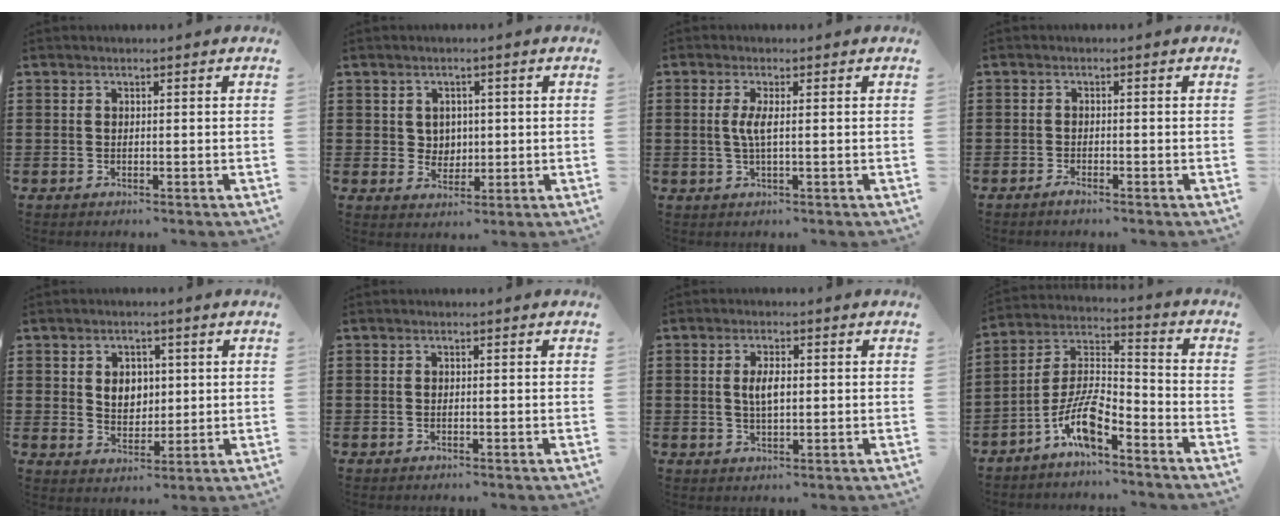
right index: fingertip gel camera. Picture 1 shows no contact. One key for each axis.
{"total": 2.8, "fx": 0.9, "fy": 2.6, "fz": 0.8, "tx": -0.021, "ty": 0.006, "tz": 0.014}
{"total": 2.8, "fx": 0.1, "fy": 0.0, "fz": 2.8, "tx": -0.062, "ty": -0.011, "tz": -0.001}
{"total": 1.1, "fx": -1.0, "fy": 0.0, "fz": 0.4, "tx": -0.011, "ty": -0.005, "tz": -0.018}
{"total": 4.1, "fx": 0.9, "fy": 3.3, "fz": 2.2, "tx": -0.048, "ty": 0.006, "tz": 0.013}
{"total": 0.0}
{"total": 3.6, "fx": 0.4, "fy": 1.2, "fz": 3.4, "tx": -0.068, "ty": 0.002, "tz": 0.005}
{"total": 9.5, "fx": -6.2, "fy": 2.8, "fz": 6.7, "tx": -0.157, "ty": -0.004, "tz": -0.124}